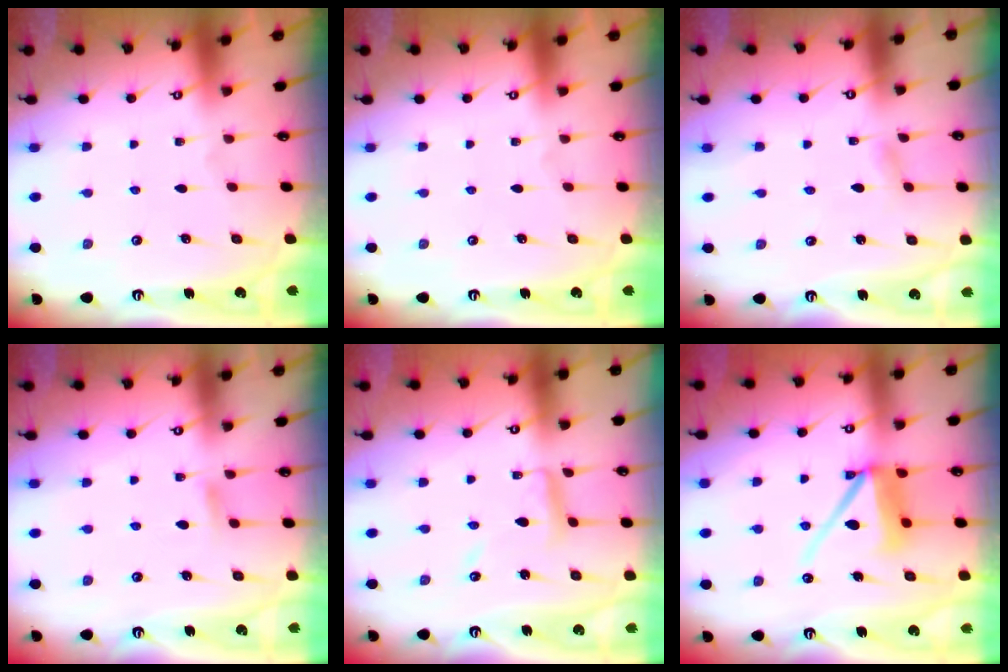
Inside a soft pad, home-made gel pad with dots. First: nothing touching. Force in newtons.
{"total": 0.0}
{"total": 2.9, "press": 2.9, "slide": 0.4}
{"total": 4.6, "press": 4.6, "slide": 0.6}
{"total": 8.5, "press": 8.4, "slide": 0.6}
{"total": 10.6, "press": 10.5, "slide": 1.4}